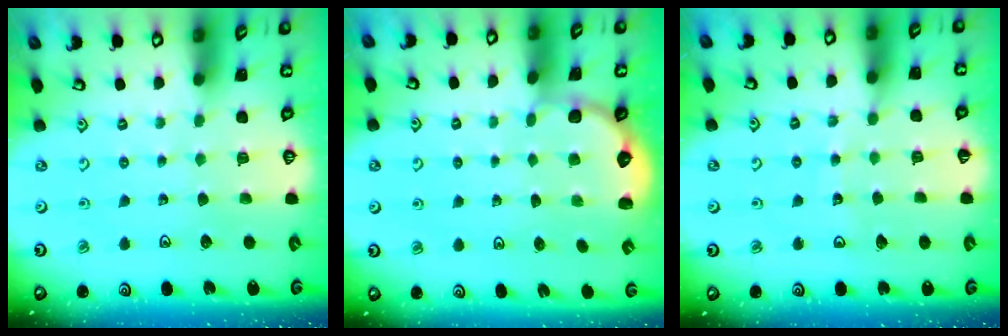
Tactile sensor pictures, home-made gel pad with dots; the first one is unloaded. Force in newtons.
{"total": 2.2, "press": 1.1, "slide": 1.9}
{"total": 8.0, "press": 7.9, "slide": 0.9}